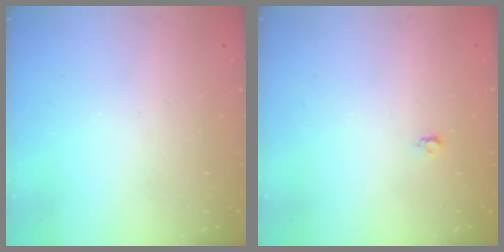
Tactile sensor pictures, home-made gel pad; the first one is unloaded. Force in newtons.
{"total": 3.6, "press": 3.5, "slide": 0.8}